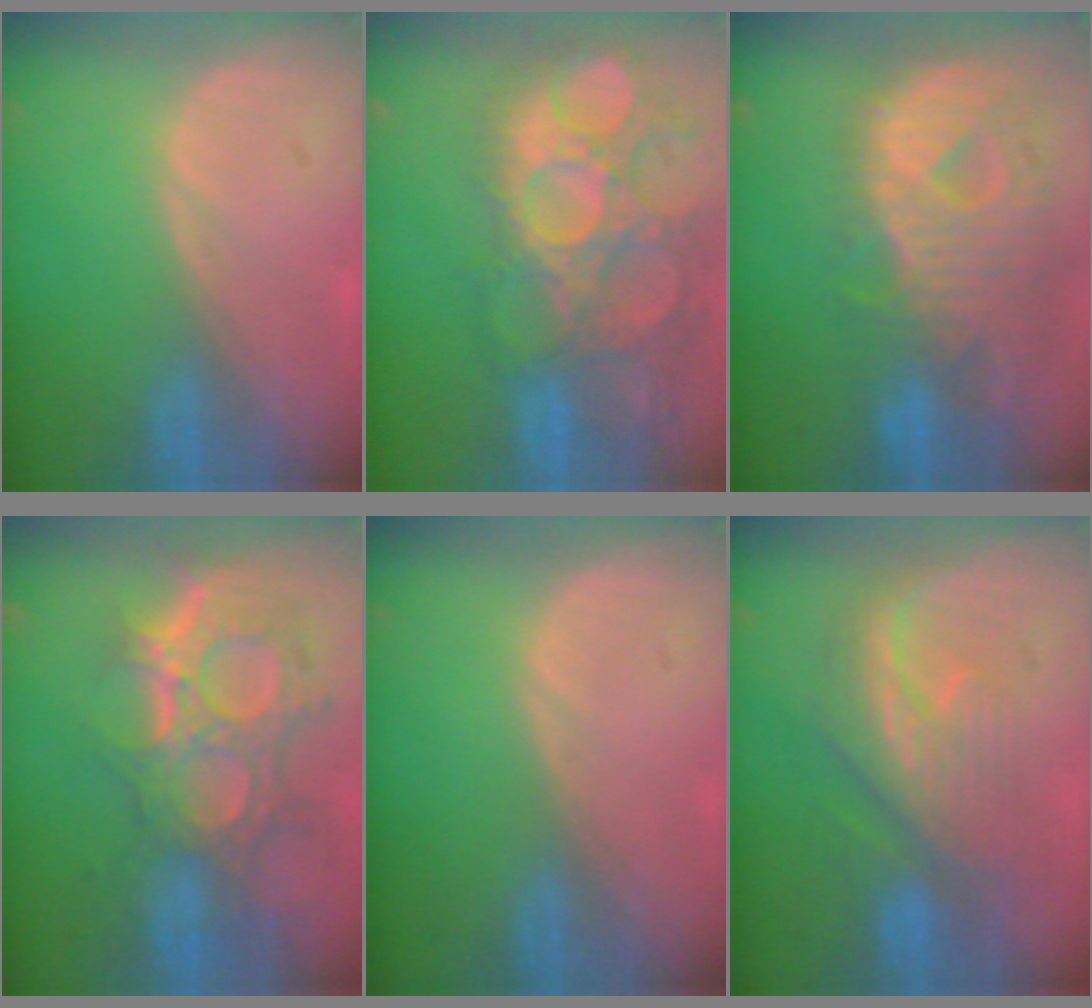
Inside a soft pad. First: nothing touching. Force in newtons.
{"total": 15.0, "press": 12.6, "slide": 8.2}
{"total": 12.8, "press": 11.0, "slide": 6.7}
{"total": 11.9, "press": 10.6, "slide": 5.4}
{"total": 0.0}
{"total": 8.0, "press": 8.0, "slide": 1.0}